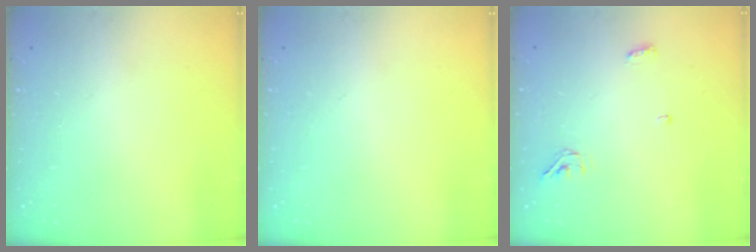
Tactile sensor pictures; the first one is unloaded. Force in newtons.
{"total": 0.0}
{"total": 4.3, "press": 4.0, "slide": 1.4}